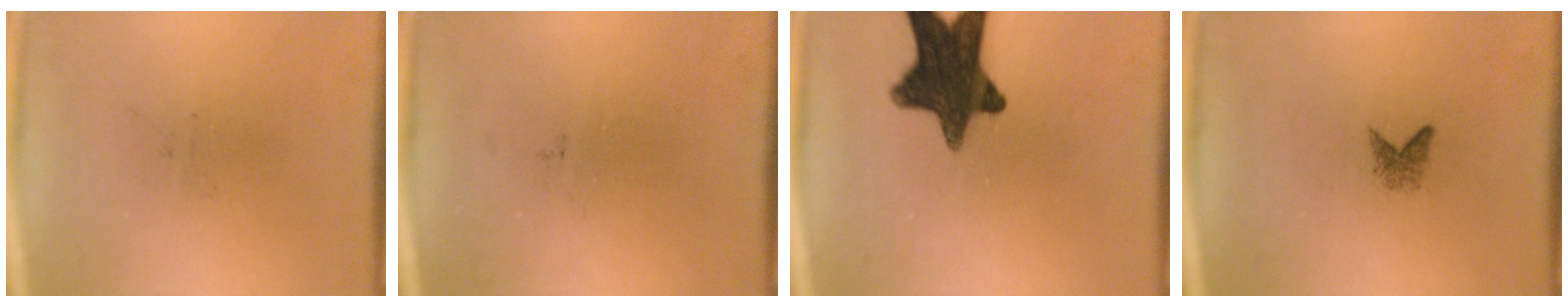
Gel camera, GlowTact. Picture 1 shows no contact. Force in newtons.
{"total": 0.0}
{"total": 13.9}
{"total": 1.3}